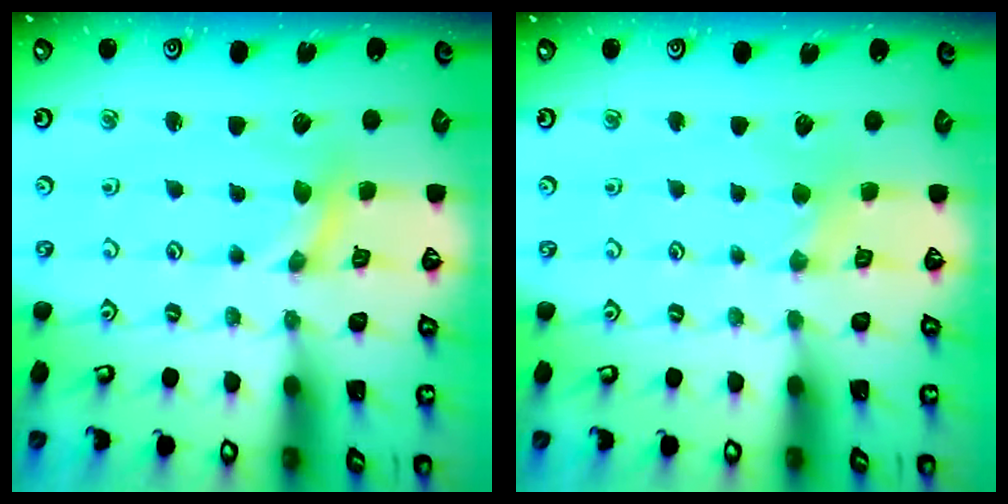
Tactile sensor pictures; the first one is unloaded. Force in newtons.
{"total": 1.6, "press": 1.5, "slide": 0.4}